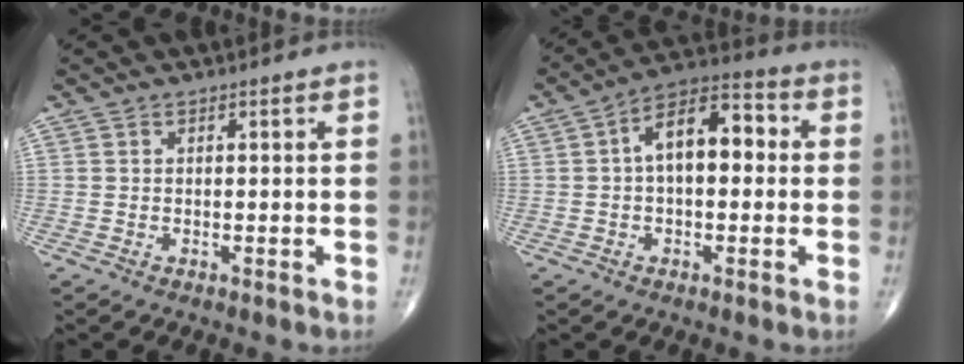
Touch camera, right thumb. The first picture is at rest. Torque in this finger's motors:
{"motor_torque": [0.65, 2.65, 0.54, -0.58, 0.15]}